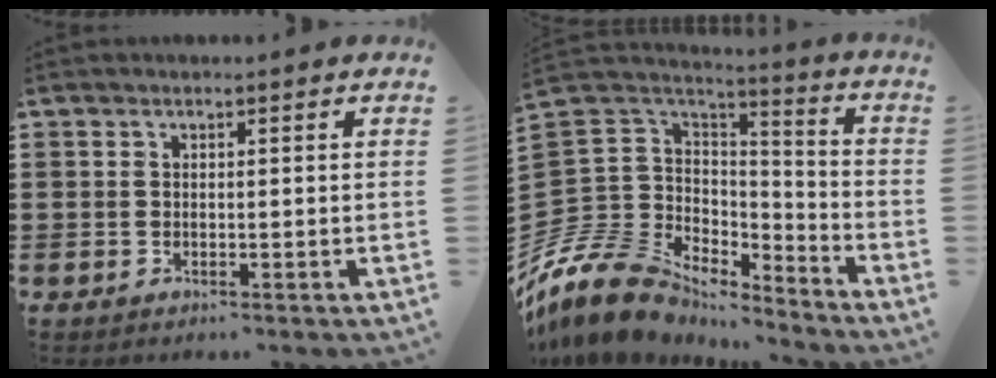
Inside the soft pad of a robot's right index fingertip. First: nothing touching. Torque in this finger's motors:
{"motor_torque": [-0.32, 0.73, -0.48, -0.21]}